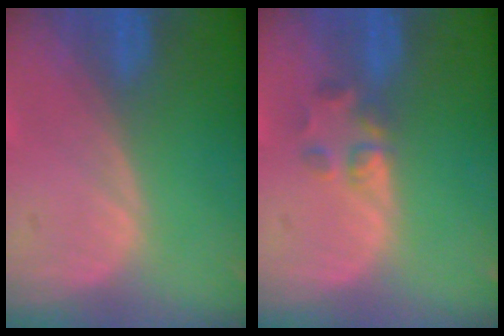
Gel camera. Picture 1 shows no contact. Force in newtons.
{"total": 2.6, "press": 2.4, "slide": 0.9}